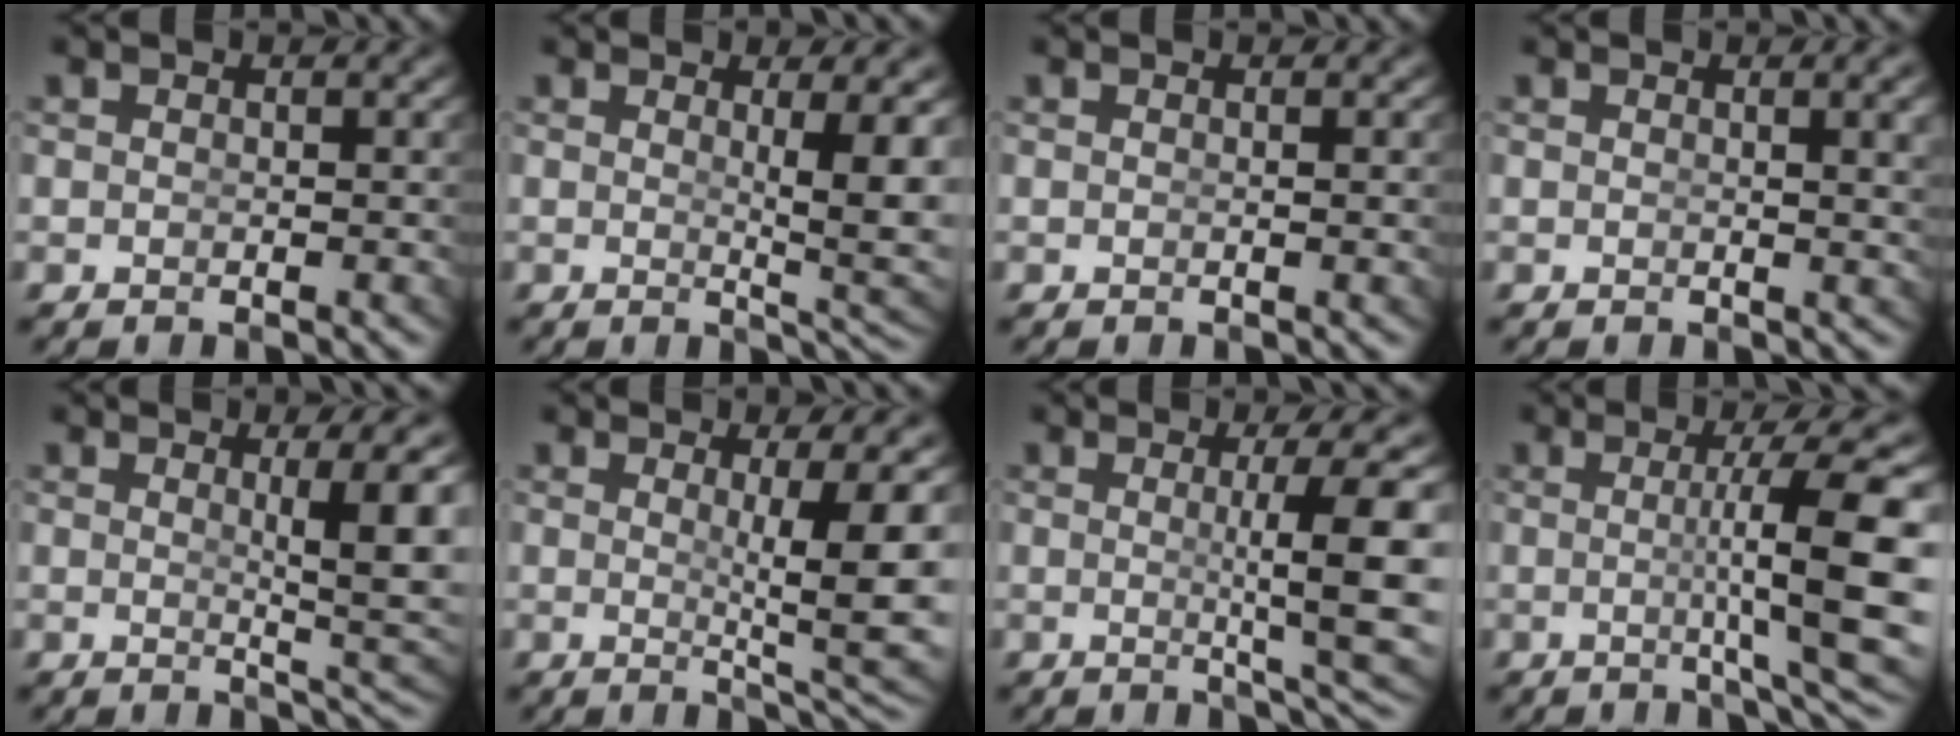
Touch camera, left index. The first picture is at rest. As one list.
[{"total": 4.6, "force": [0.8, 0.3, 4.6], "torque": [-0.057, -0.014, 0.019]}, {"total": 0.0}, {"total": 1.7, "force": [0.7, -0.2, 1.5], "torque": [-0.011, -0.002, 0.011]}, {"total": 5.4, "force": [0.9, 0.7, 5.3], "torque": [-0.063, -0.011, 0.022]}, {"total": 7.0, "force": [0.4, 1.4, 6.8], "torque": [-0.086, -0.025, 0.021]}, {"total": 6.8, "force": [0.2, 0.5, 6.8], "torque": [-0.090, -0.006, 0.009]}, {"total": 8.1, "force": [-0.2, 0.8, 8.0], "torque": [-0.111, -0.008, 0.004]}]